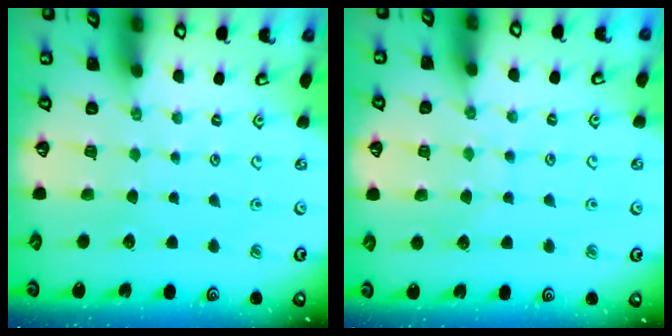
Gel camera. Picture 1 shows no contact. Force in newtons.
{"total": 6.6, "press": 6.5, "slide": 0.6}